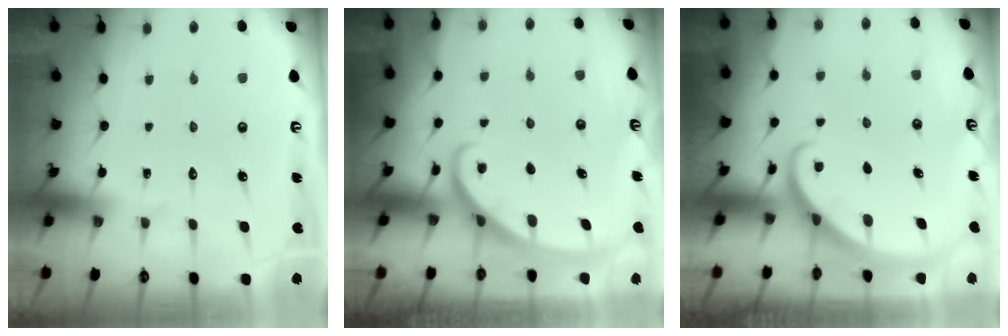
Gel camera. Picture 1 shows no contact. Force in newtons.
{"total": 2.9, "press": 2.9, "slide": 0.1}
{"total": 2.7, "press": 2.7, "slide": 0.2}